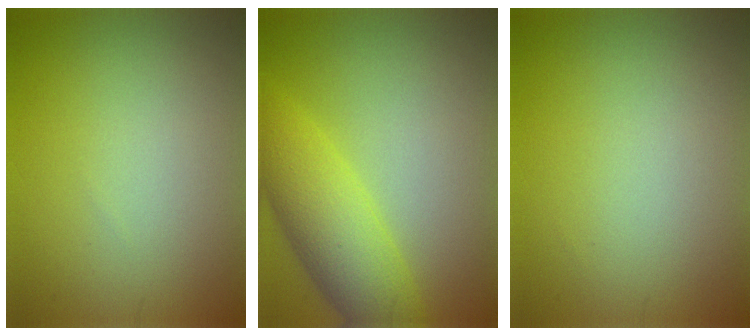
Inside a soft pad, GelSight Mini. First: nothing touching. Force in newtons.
{"total": 6.3, "press": 6.3, "slide": 0.0}
{"total": 0.0}